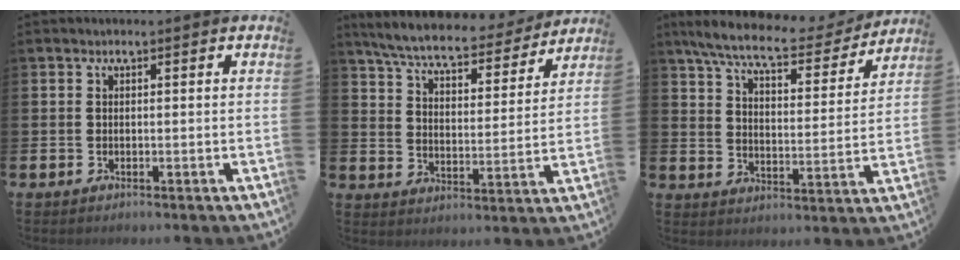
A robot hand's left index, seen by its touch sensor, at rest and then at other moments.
{"total": 7.3, "force": [6.7, 1.1, 2.6], "torque": [-0.085, -0.044, 0.114]}
{"total": 8.4, "force": [7.4, 1.3, 3.7], "torque": [-0.100, -0.043, 0.124]}